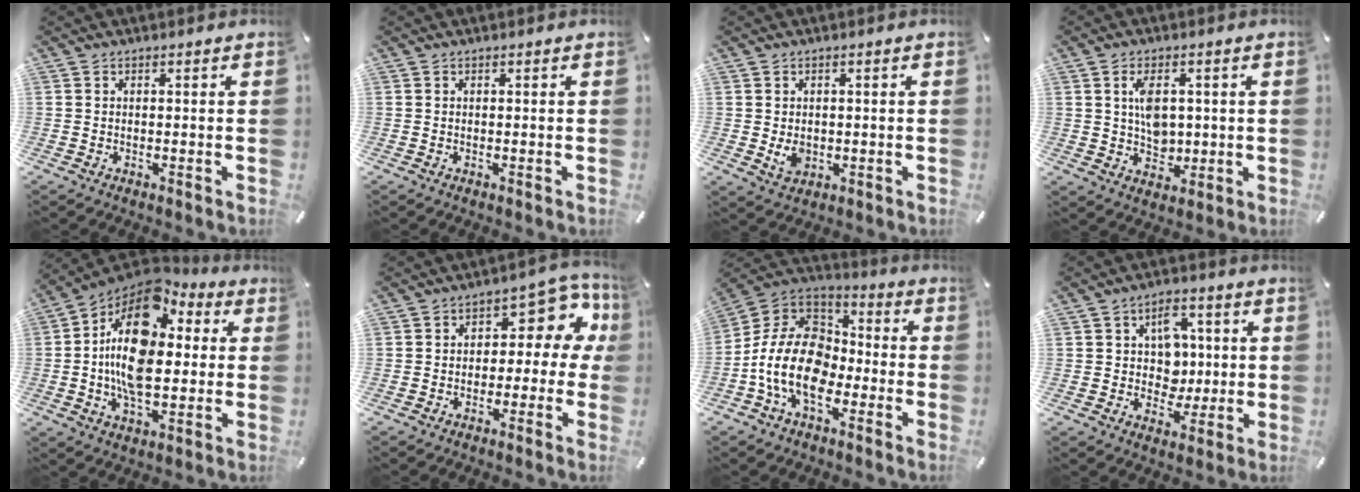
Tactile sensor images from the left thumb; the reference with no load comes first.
{"total": 0.0}
{"total": 3.2, "force": [-0.2, 2.7, 1.8], "torque": [-0.030, -0.002, -0.004]}
{"total": 6.8, "force": [1.1, 5.1, 4.3], "torque": [-0.058, 0.001, 0.016]}
{"total": 19.6, "force": [2.1, 11.7, 15.6], "torque": [-0.305, -0.008, 0.026]}
{"total": 8.8, "force": [2.5, 5.6, 6.3], "torque": [-0.076, -0.021, 0.039]}
{"total": 16.3, "force": [-7.4, 10.5, 10.0], "torque": [-0.214, 0.035, -0.134]}
{"total": 8.9, "force": [1.1, 7.8, 4.2], "torque": [-0.044, -0.001, 0.017]}